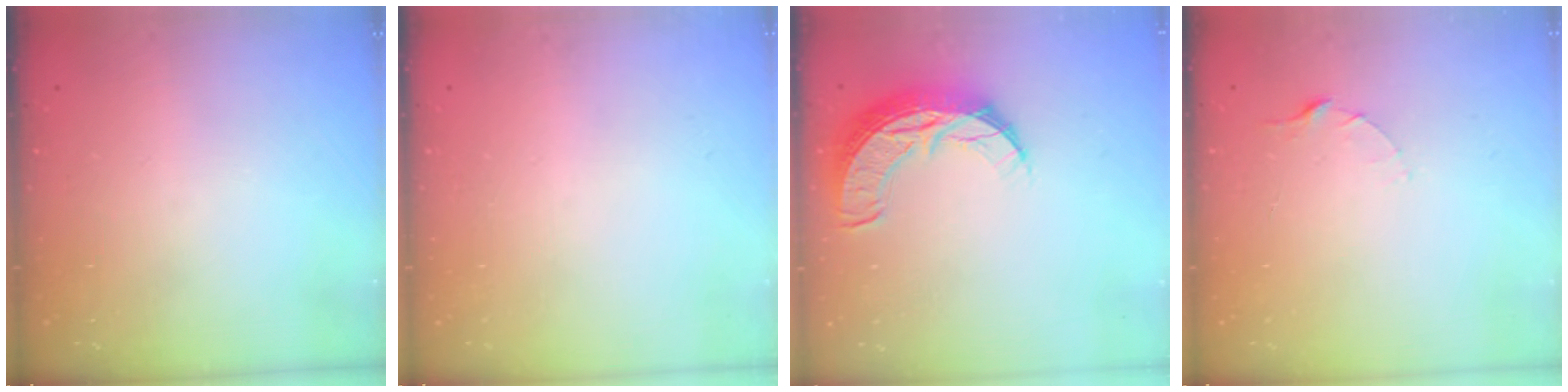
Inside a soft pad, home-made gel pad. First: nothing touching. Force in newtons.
{"total": 0.0}
{"total": 11.5, "press": 11.5, "slide": 0.9}
{"total": 2.5, "press": 2.5, "slide": 0.3}